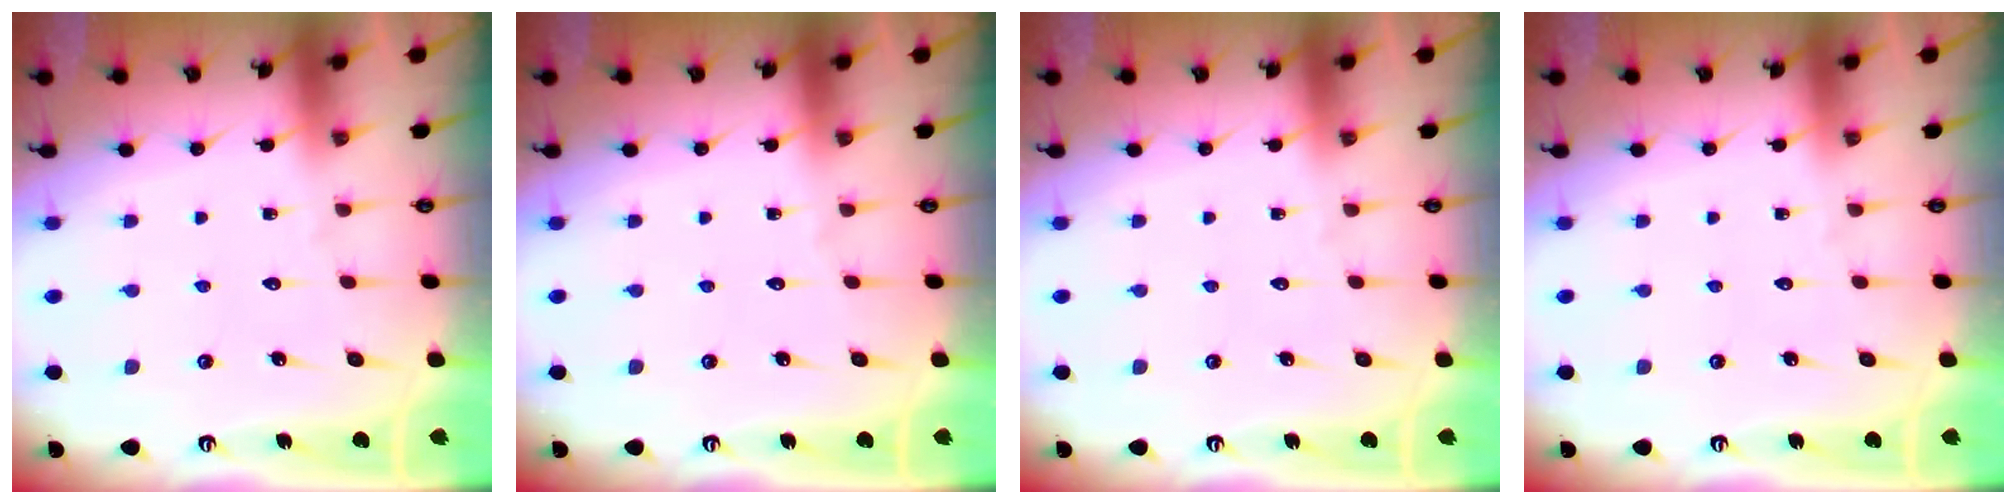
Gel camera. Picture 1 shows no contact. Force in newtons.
{"total": 0.0}
{"total": 0.0}
{"total": 0.0}